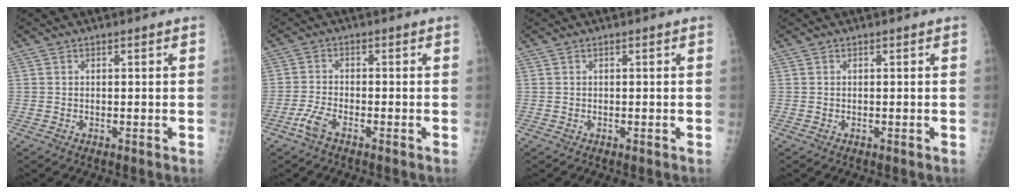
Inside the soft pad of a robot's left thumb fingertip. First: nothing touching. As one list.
[{"total": 3.5, "force": [-2.3, 1.1, 2.4], "torque": [-0.059, 0.008, -0.050]}, {"total": 0.0}, {"total": 0.0}]